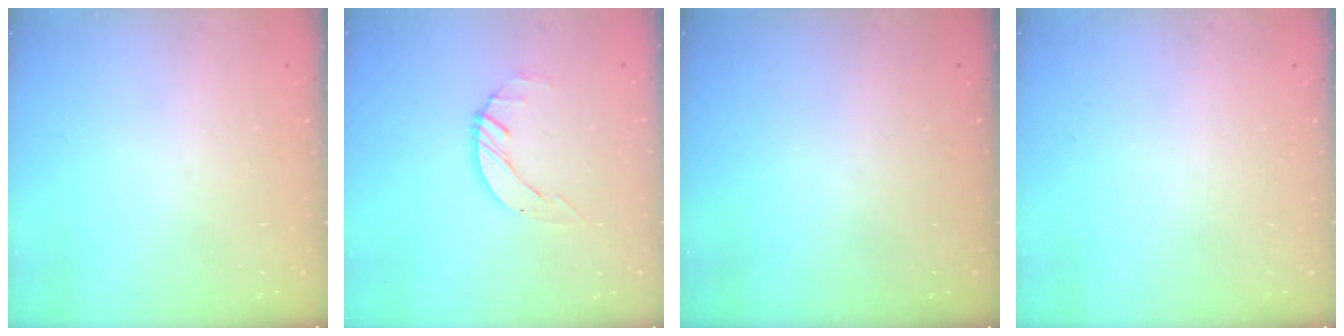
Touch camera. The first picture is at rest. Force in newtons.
{"total": 2.4, "press": 2.4, "slide": 0.1}
{"total": 0.0}
{"total": 0.0}